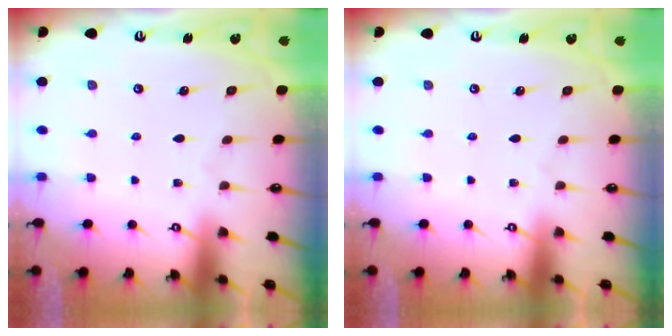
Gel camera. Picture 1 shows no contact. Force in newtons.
{"total": 0.0}